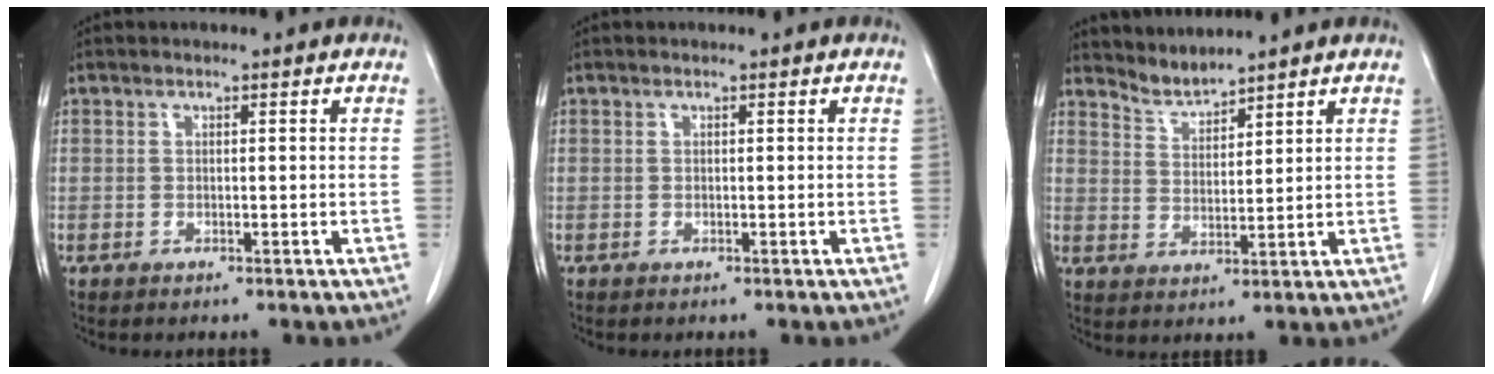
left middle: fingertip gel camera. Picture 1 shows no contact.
{"total": 0.0}
{"total": 3.4, "force": [3.4, -0.4, -0.4], "torque": [0.005, -0.004, 0.071]}